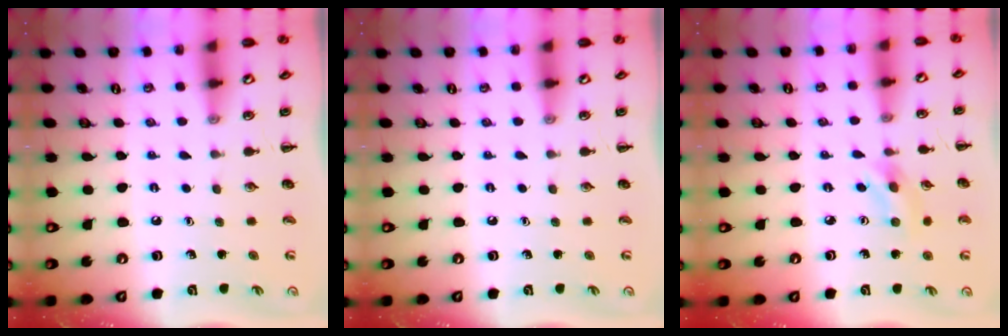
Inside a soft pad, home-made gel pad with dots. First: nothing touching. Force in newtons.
{"total": 0.0}
{"total": 2.6, "press": 2.6, "slide": 0.6}